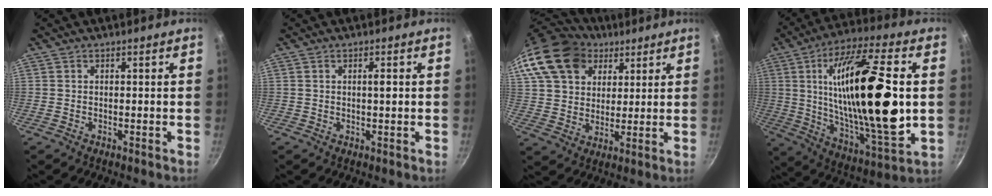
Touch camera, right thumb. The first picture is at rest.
{"total": 1.7, "force": [0.3, 0.5, 1.6], "torque": [-0.023, 0.001, 0.004]}
{"total": 19.6, "force": [9.5, 14.3, 9.4], "torque": [-0.176, 0.013, 0.172]}
{"total": 29.3, "force": [2.9, 8.8, 27.9], "torque": [-0.484, -0.012, 0.047]}